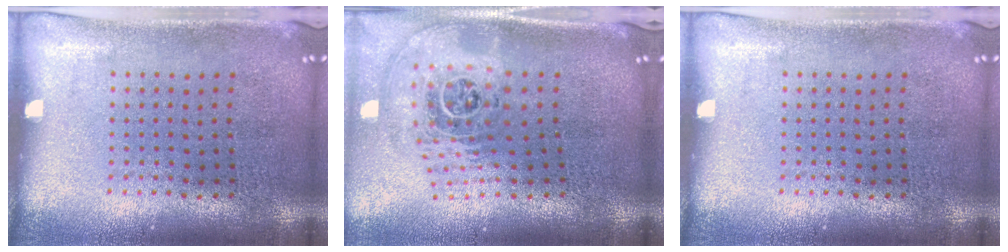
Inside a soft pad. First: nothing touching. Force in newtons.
{"total": 2.8, "press": 1.9, "slide": 2.1}
{"total": 0.0}